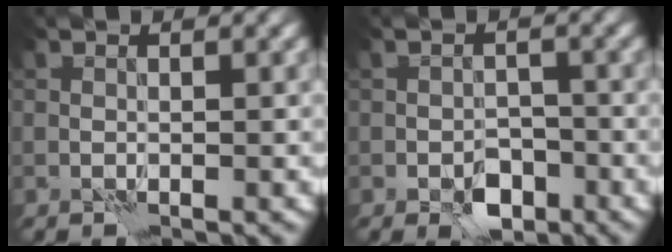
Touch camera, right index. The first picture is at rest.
{"total": 3.2, "force": [-1.9, 1.9, 1.7], "torque": [-0.017, 0.000, -0.036]}